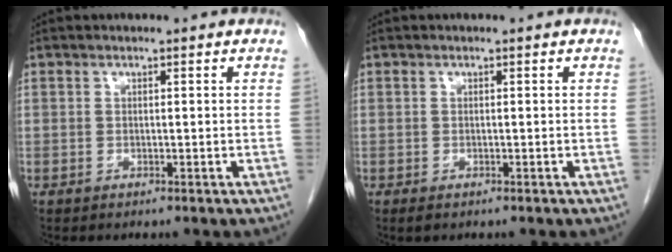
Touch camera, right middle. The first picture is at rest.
{"total": 0.5, "force": [-0.3, 0.3, 0.2], "torque": [-0.006, 0.000, -0.003]}